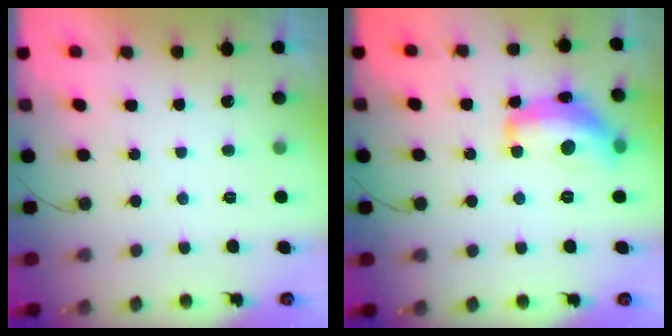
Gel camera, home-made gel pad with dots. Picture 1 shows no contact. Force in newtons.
{"total": 16.1, "press": 16.1, "slide": 0.8}